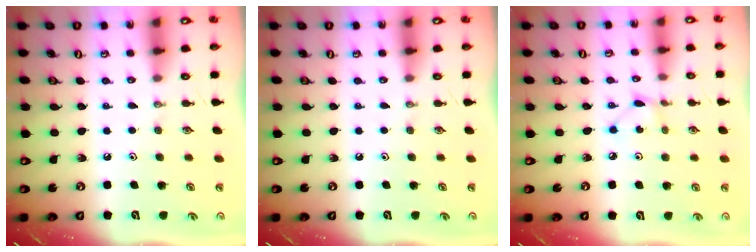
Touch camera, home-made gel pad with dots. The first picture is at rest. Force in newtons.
{"total": 0.0}
{"total": 1.9, "press": 1.9, "slide": 0.1}